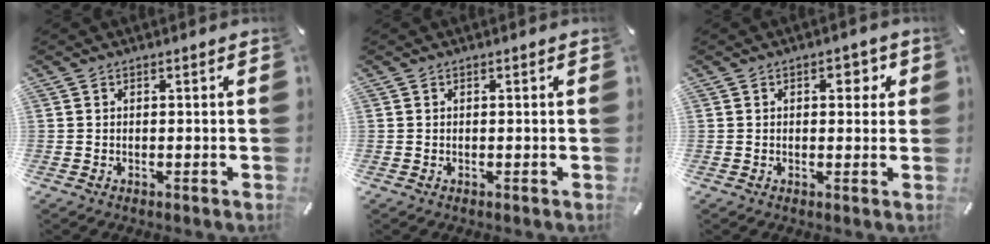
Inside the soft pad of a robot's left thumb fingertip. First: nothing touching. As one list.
[{"total": 0.0}, {"total": 3.4, "force": [1.1, 2.0, 2.5], "torque": [-0.021, -0.005, 0.009]}]